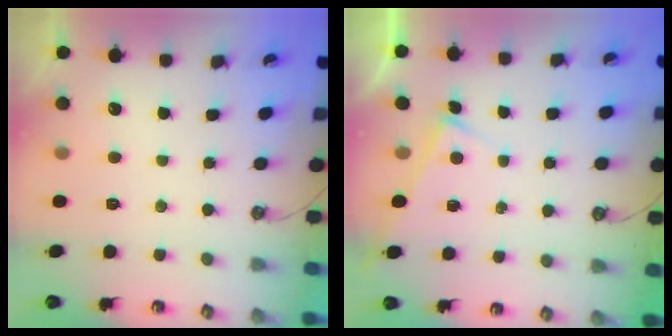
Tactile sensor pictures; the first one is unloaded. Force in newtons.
{"total": 2.9, "press": 2.9, "slide": 0.2}